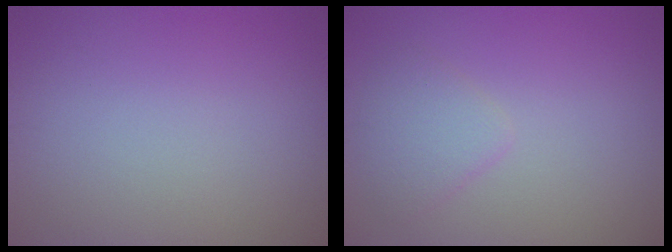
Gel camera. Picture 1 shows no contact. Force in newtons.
{"total": 2.0, "press": 2.0, "slide": 0.2}